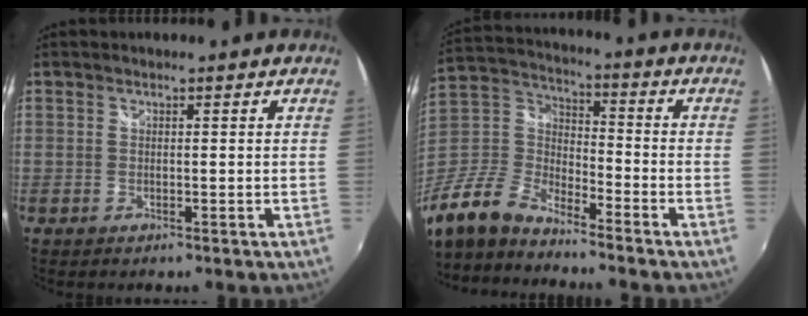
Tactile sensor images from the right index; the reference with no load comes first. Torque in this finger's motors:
{"motor_torque": [0.31, -0.41, 0.14, 0.03]}